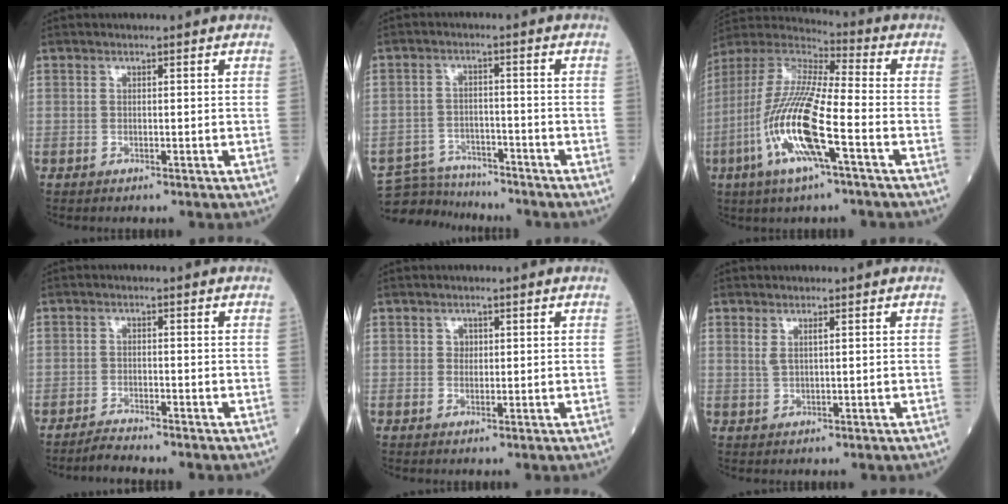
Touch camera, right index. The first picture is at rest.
{"total": 7.0, "force": [-6.8, 1.4, -0.6], "torque": [0.005, 0.007, -0.121]}
{"total": 16.9, "force": [-5.7, 2.0, 15.8], "torque": [-0.336, -0.014, -0.114]}
{"total": 2.4, "force": [-2.3, -0.5, 0.3], "torque": [-0.009, -0.012, -0.045]}
{"total": 1.1, "force": [0.2, 0.9, 0.4], "torque": [-0.002, 0.001, 0.001]}
{"total": 1.5, "force": [0.7, 0.2, 1.4], "torque": [-0.036, 0.004, 0.016]}